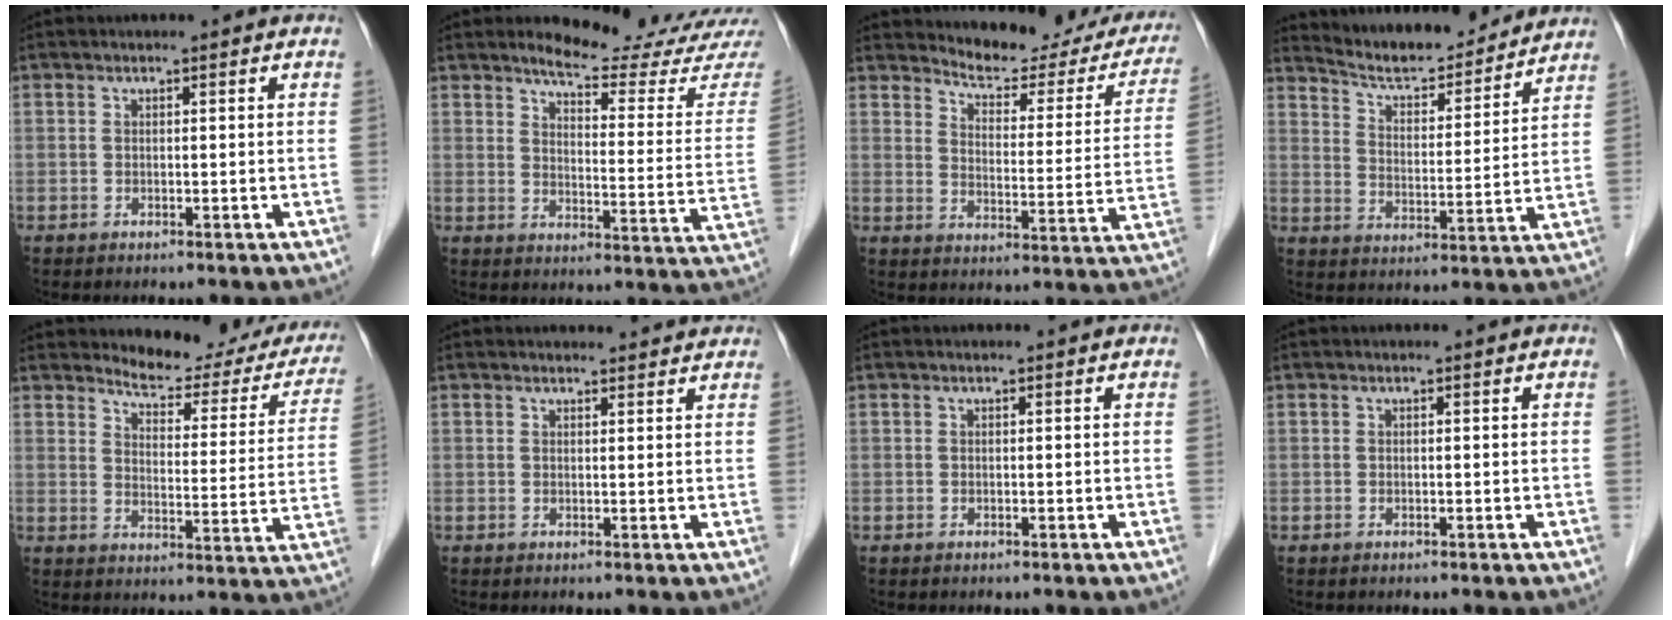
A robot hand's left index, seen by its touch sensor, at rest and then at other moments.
{"total": 16.8, "force": [16.0, 0.2, 4.9], "torque": [-0.065, -0.107, 0.181]}
{"total": 18.9, "force": [17.4, 4.7, 5.6], "torque": [-0.055, -0.045, 0.203]}
{"total": 13.9, "force": [13.3, 2.0, 3.6], "torque": [-0.059, 0.002, 0.203]}
{"total": 16.6, "force": [15.2, 4.3, 5.0], "torque": [-0.036, -0.047, 0.164]}
{"total": 5.2, "force": [5.0, 1.1, 0.9], "torque": [-0.007, 0.016, 0.053]}
{"total": 0.0}
{"total": 0.0}